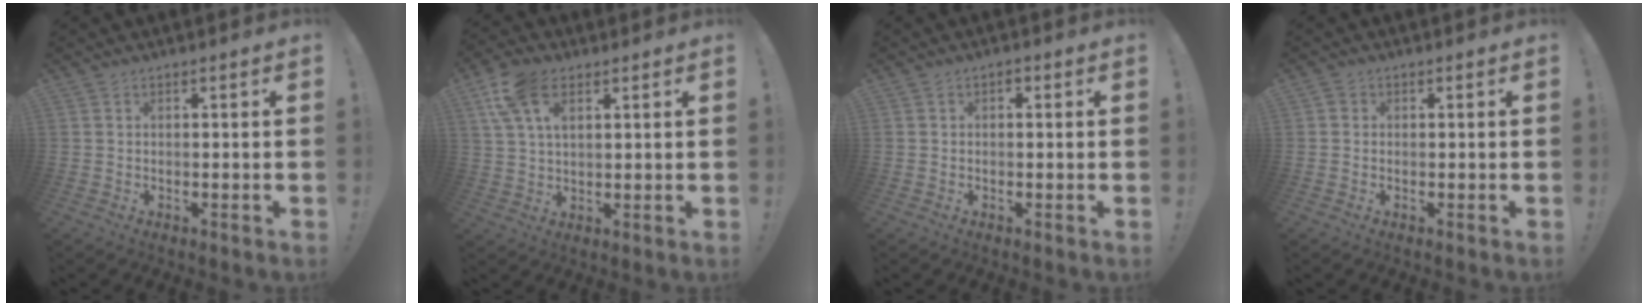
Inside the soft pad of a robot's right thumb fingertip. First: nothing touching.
{"total": 11.0, "force": [5.0, 6.2, 7.7], "torque": [-0.154, -0.006, 0.095]}
{"total": 0.9, "force": [-0.3, 0.8, 0.4], "torque": [-0.006, 0.004, -0.007]}
{"total": 1.0, "force": [0.1, 0.9, 0.4], "torque": [-0.006, 0.003, 0.002]}